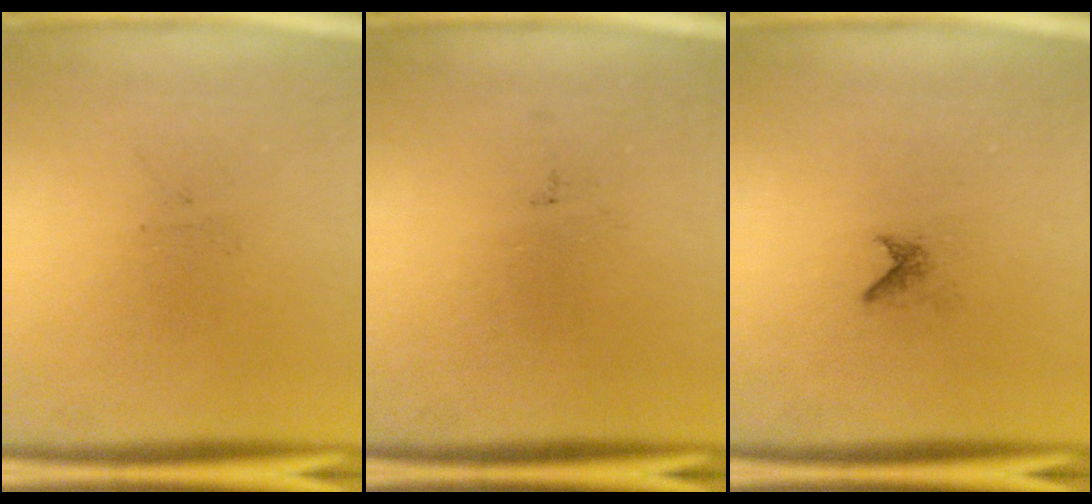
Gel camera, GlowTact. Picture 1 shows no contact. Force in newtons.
{"total": 0.0}
{"total": 0.6}